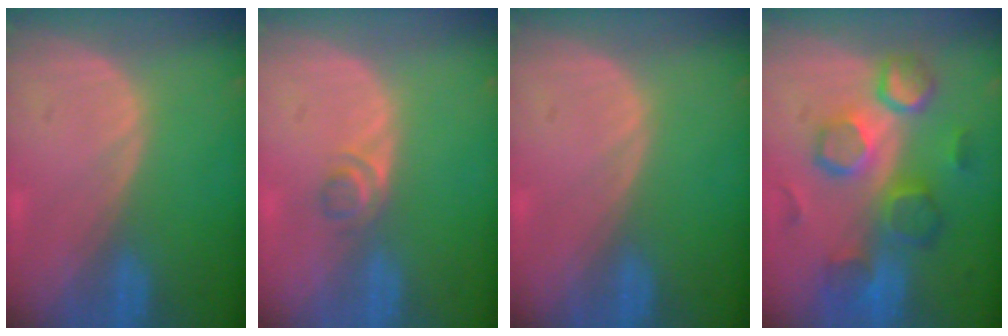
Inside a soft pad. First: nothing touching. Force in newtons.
{"total": 2.2, "press": 2.0, "slide": 0.9}
{"total": 0.0}
{"total": 10.0, "press": 9.3, "slide": 3.6}